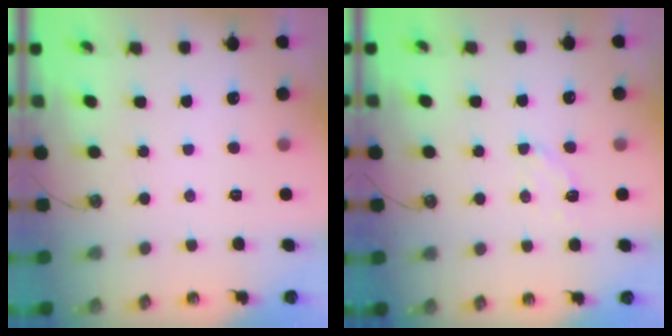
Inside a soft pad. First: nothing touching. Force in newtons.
{"total": 3.0, "press": 2.9, "slide": 0.7}